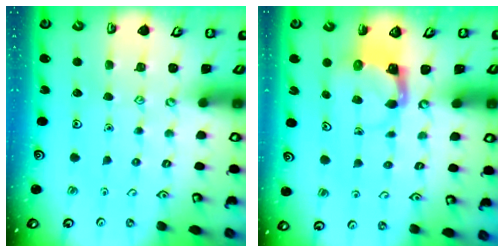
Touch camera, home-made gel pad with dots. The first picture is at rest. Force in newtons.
{"total": 4.0, "press": 3.9, "slide": 0.7}